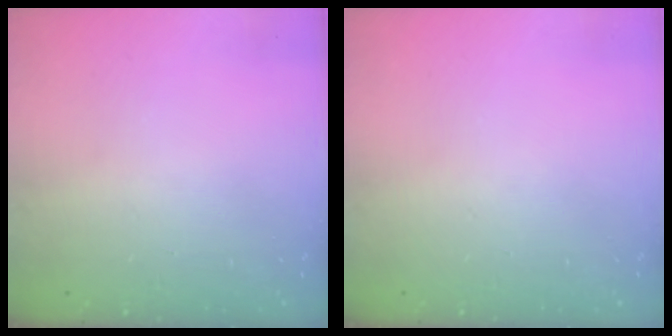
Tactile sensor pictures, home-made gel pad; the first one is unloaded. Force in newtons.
{"total": 0.0}